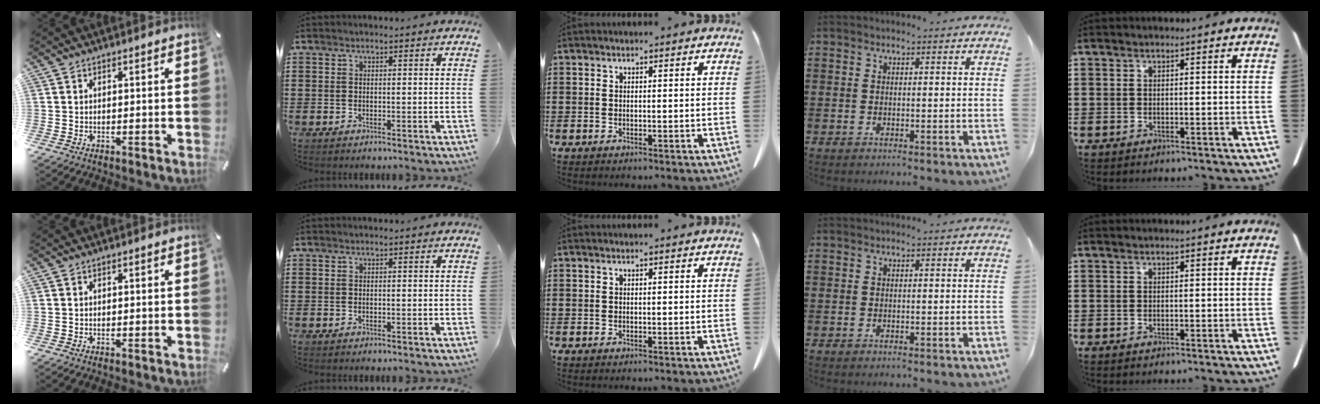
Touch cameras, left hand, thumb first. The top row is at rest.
{}